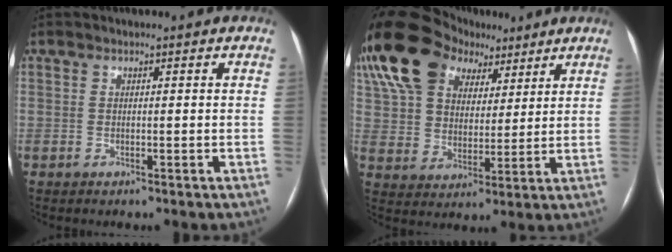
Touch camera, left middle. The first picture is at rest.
{"total": 21.0, "force": [12.1, 13.6, 10.5], "torque": [-0.242, 0.084, 0.218]}